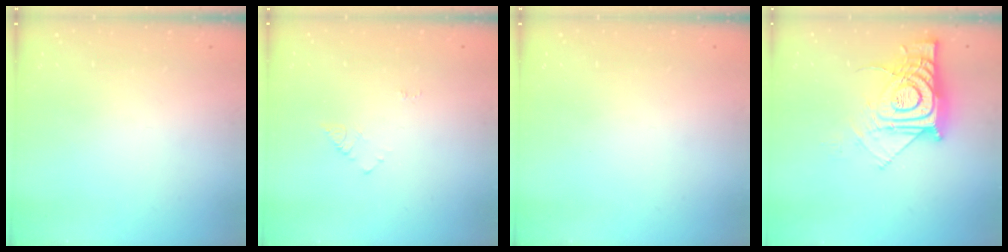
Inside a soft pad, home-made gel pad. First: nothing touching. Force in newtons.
{"total": 5.1, "press": 5.0, "slide": 0.9}
{"total": 0.0}
{"total": 14.5, "press": 14.5, "slide": 1.4}